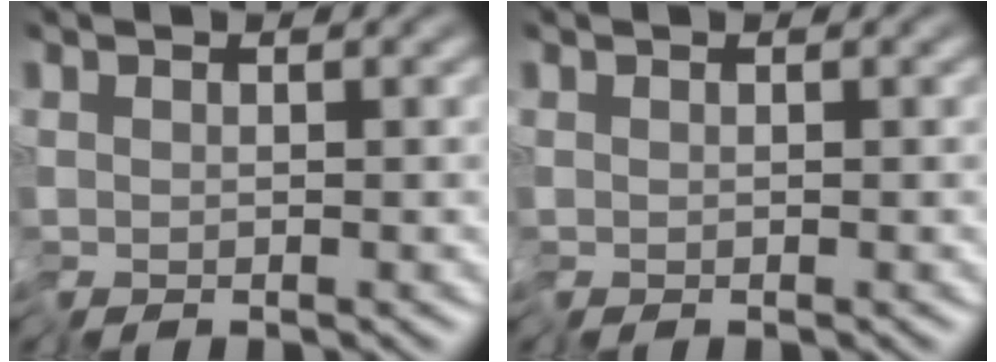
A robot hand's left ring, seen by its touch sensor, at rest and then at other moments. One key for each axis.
{"total": 0.0}